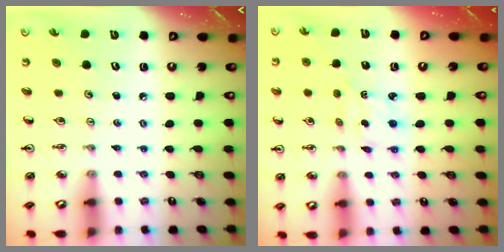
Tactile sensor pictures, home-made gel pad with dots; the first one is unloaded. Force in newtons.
{"total": 2.3, "press": 2.3, "slide": 0.6}